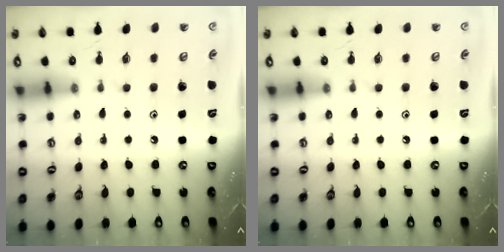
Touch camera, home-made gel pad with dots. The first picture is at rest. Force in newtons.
{"total": 0.0}